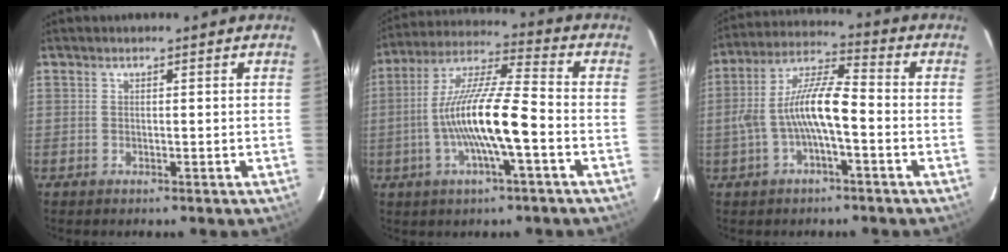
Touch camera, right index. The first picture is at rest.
{"total": 14.4, "force": [-3.7, 1.7, 13.9], "torque": [-0.267, 0.006, -0.072]}
{"total": 11.0, "force": [-2.5, 2.6, 10.4], "torque": [-0.213, 0.013, -0.045]}